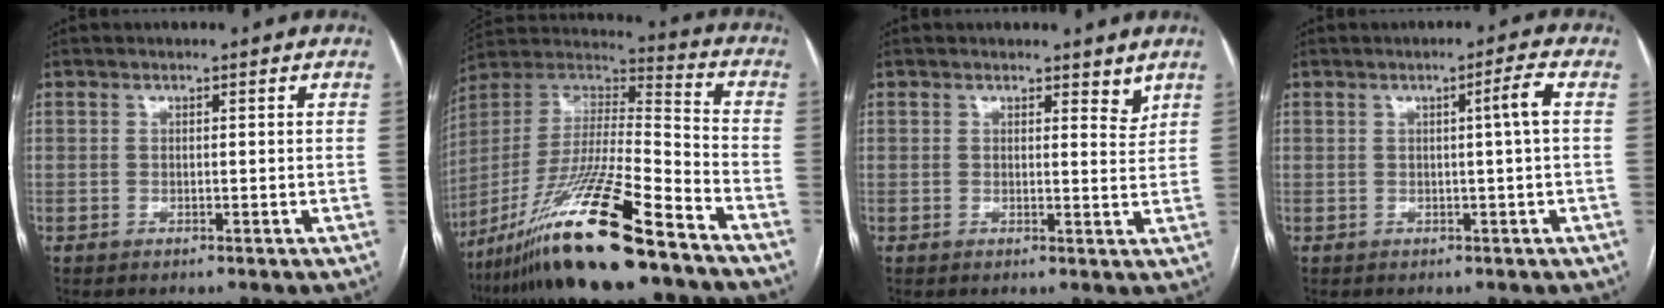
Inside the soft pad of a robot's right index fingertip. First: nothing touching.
{"total": 23.1, "force": [-16.2, 1.2, 16.4], "torque": [-0.331, -0.036, -0.299]}
{"total": 2.7, "force": [2.3, 1.0, 1.0], "torque": [-0.007, -0.013, 0.023]}
{"total": 2.7, "force": [0.2, -0.7, 2.6], "torque": [-0.041, 0.001, 0.006]}